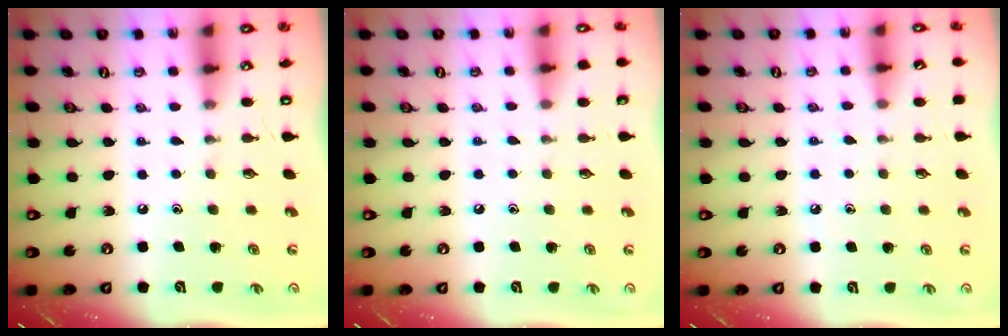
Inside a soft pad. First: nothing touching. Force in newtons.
{"total": 4.3, "press": 4.2, "slide": 0.7}
{"total": 3.4, "press": 3.4, "slide": 0.5}